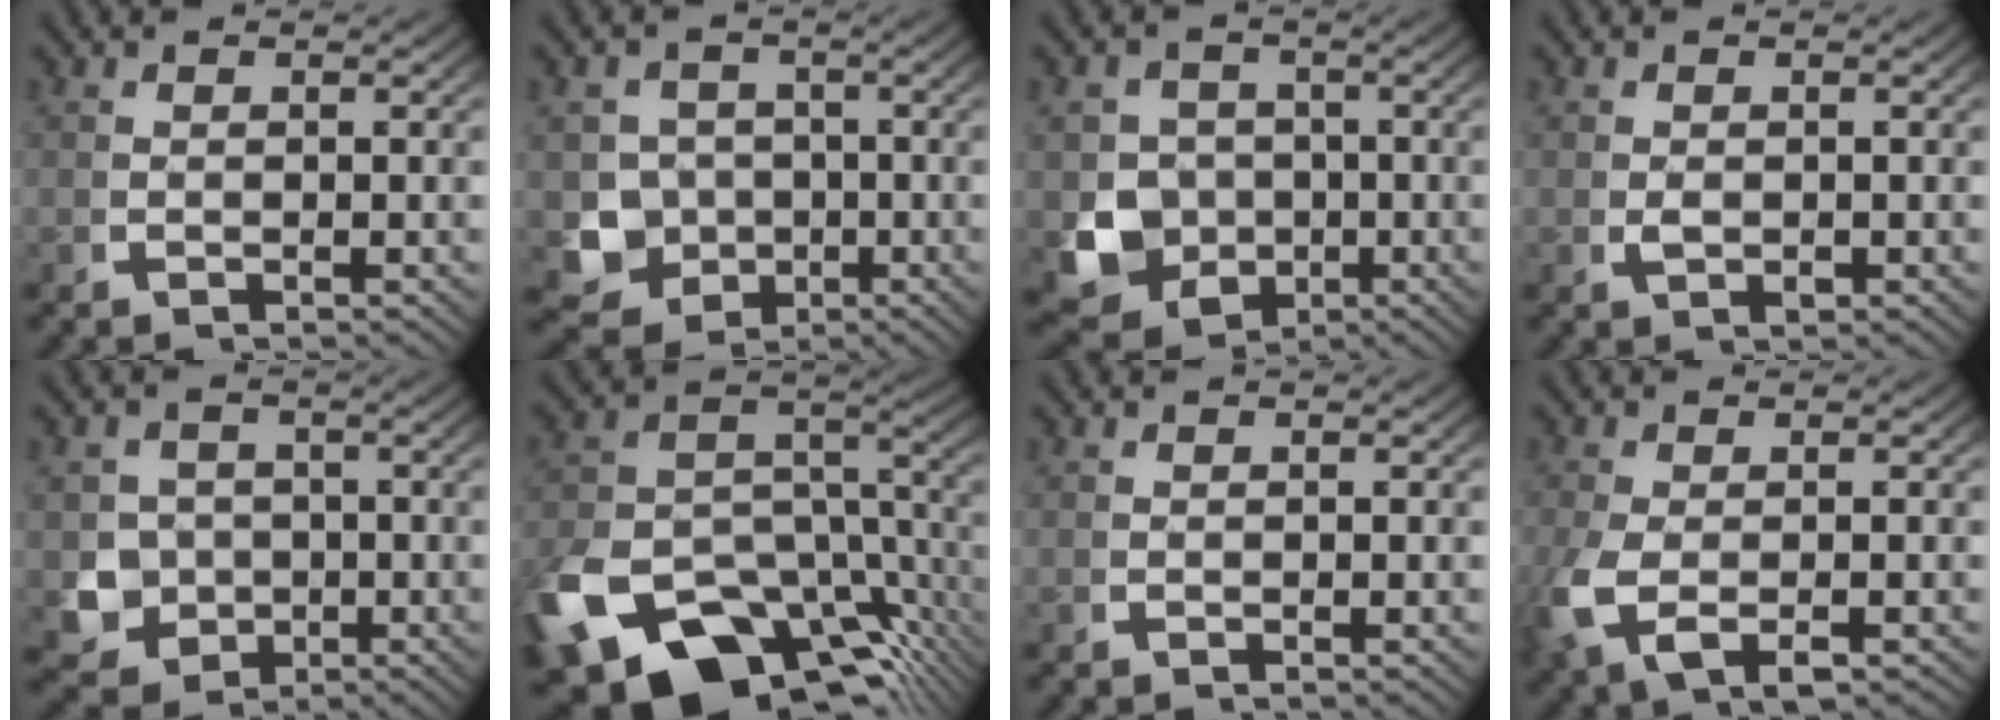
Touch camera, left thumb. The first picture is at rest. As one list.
[{"total": 10.0, "force": [-3.4, 8.7, 3.6], "torque": [-0.077, -0.051, -0.045]}, {"total": 11.0, "force": [-3.0, 9.5, 4.6], "torque": [-0.104, -0.049, -0.043]}, {"total": 1.2, "force": [0.0, 0.7, 1.0], "torque": [-0.022, -0.008, 0.007]}, {"total": 8.9, "force": [-2.4, 7.8, 3.6], "torque": [-0.078, -0.047, -0.025]}, {"total": 17.7, "force": [-8.9, 10.0, 11.5], "torque": [-0.193, -0.057, -0.121]}, {"total": 0.0}, {"total": 5.0, "force": [-1.3, 2.7, 4.0], "torque": [-0.112, -0.021, -0.009]}]